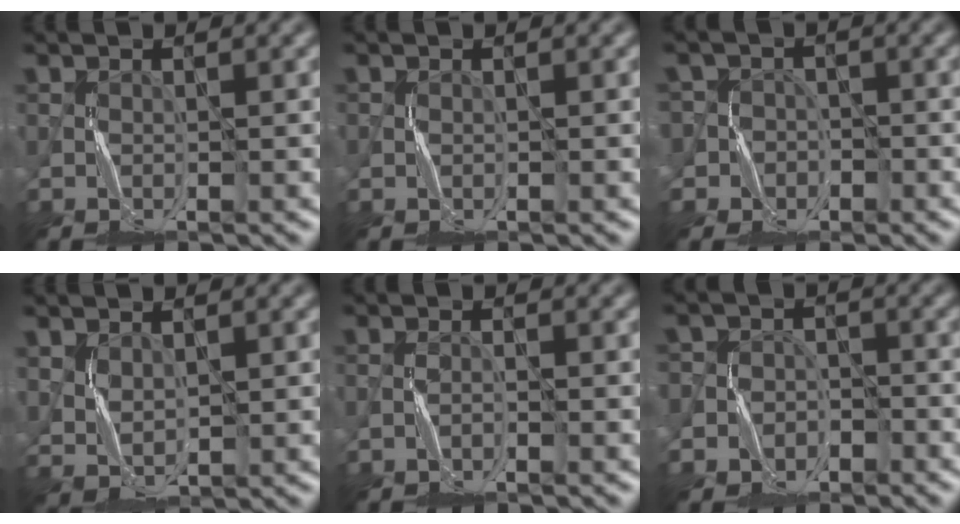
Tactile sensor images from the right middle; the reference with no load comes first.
{"total": 0.0}
{"total": 4.1, "force": [-1.2, 3.9, -0.4], "torque": [0.017, 0.021, -0.046]}
{"total": 2.2, "force": [0.9, 1.5, 1.3], "torque": [-0.038, -0.003, 0.026]}
{"total": 0.9, "force": [-0.9, 0.0, 0.1], "torque": [-0.003, 0.007, -0.017]}
{"total": 4.1, "force": [-2.2, 3.4, -0.2], "torque": [0.028, 0.012, -0.062]}